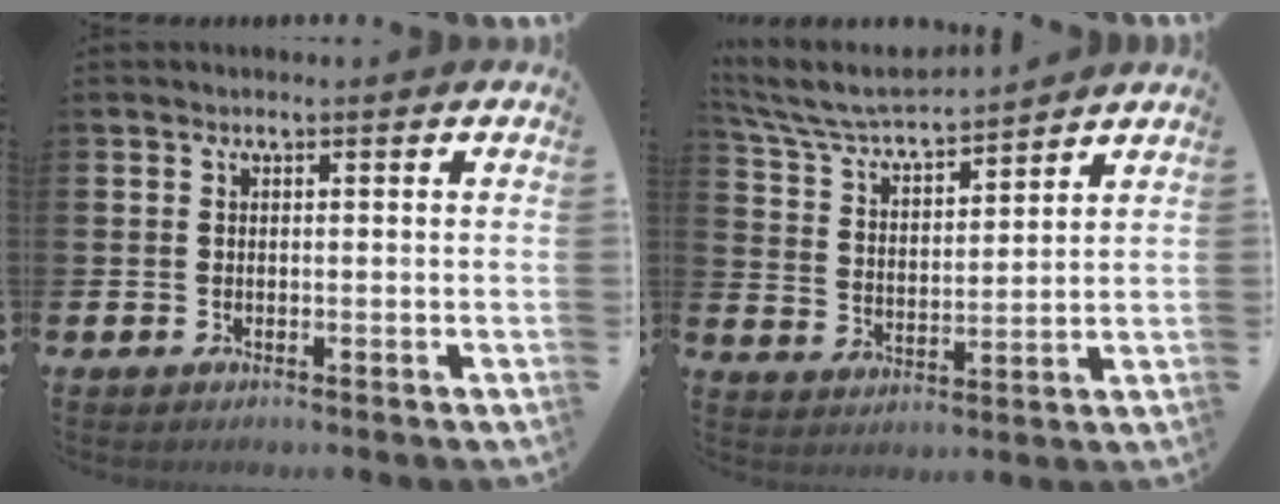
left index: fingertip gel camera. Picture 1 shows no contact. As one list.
[{"total": 6.3, "force": [6.0, 0.9, 1.8], "torque": [-0.068, -0.041, 0.103]}]